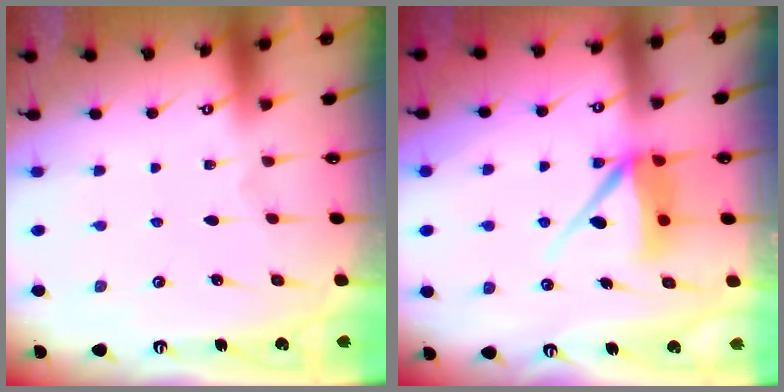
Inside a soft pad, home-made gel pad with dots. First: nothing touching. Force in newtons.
{"total": 9.4, "press": 9.4, "slide": 0.8}